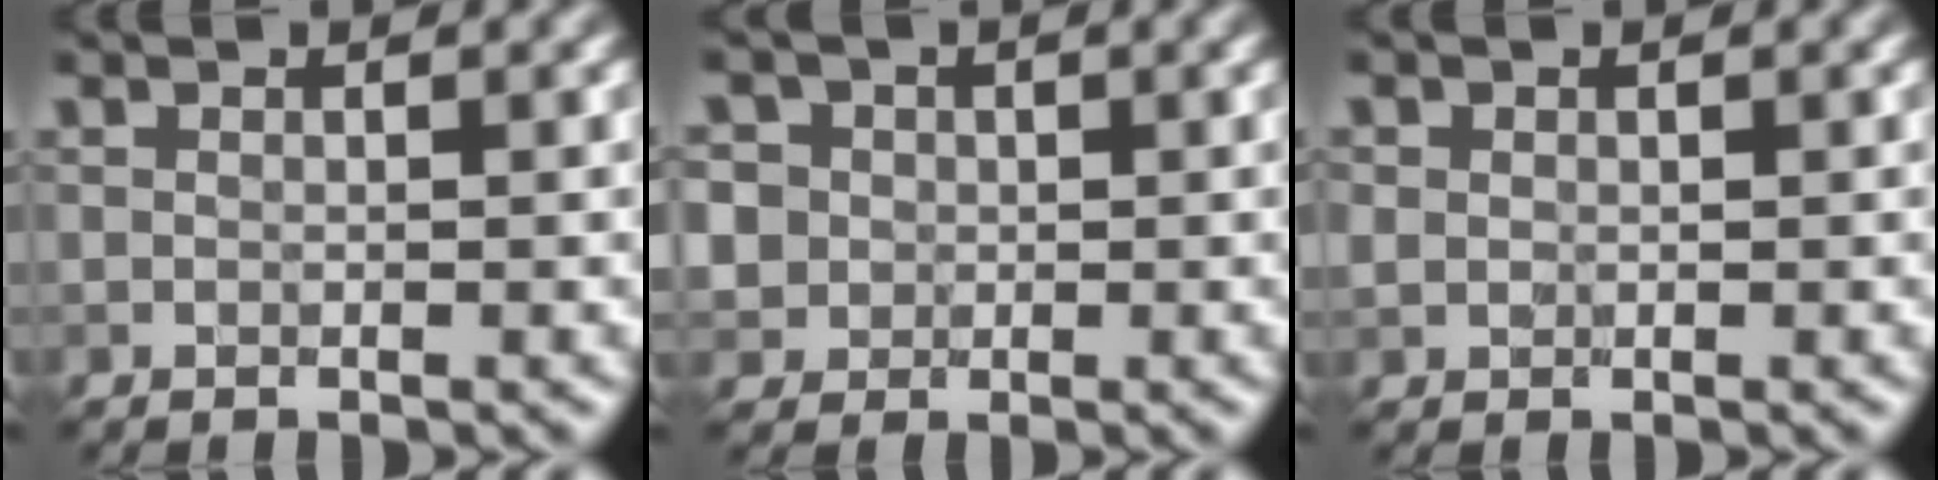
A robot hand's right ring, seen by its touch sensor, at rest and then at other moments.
{"total": 5.9, "force": [1.6, 5.3, 2.1], "torque": [-0.051, 0.028, 0.008]}
{"total": 1.1, "force": [0.3, 1.0, 0.4], "torque": [-0.005, -0.001, 0.007]}